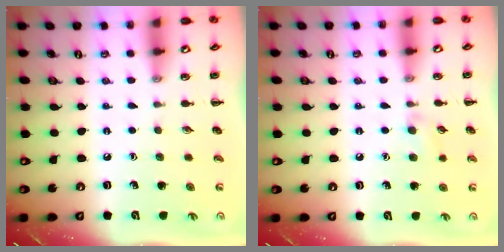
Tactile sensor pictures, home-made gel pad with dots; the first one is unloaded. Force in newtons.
{"total": 6.3, "press": 5.9, "slide": 2.3}